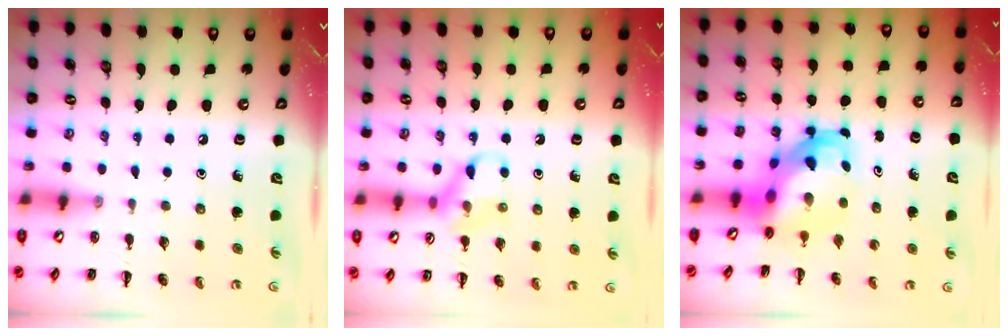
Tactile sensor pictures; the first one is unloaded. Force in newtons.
{"total": 10.6, "press": 10.6, "slide": 0.9}
{"total": 6.4, "press": 6.1, "slide": 1.9}